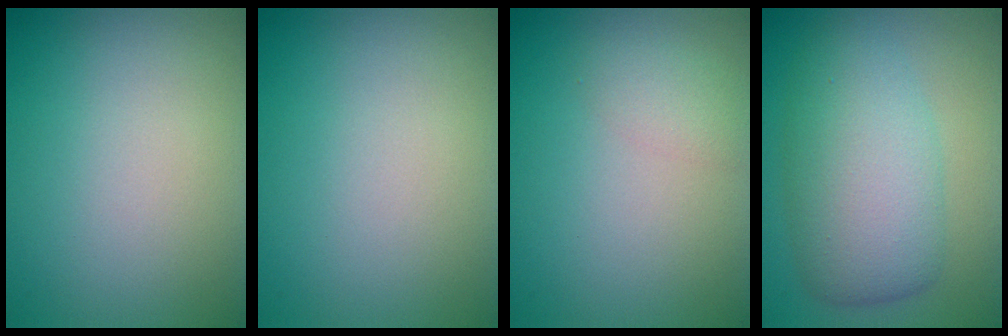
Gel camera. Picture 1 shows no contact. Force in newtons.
{"total": 0.0}
{"total": 1.5, "press": 1.5, "slide": 0.0}
{"total": 6.6, "press": 6.6, "slide": 0.0}